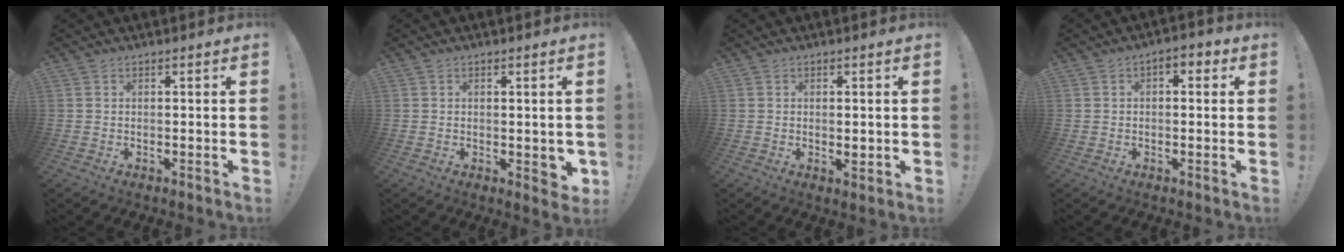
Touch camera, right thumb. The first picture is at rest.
{"total": 3.3, "force": [0.2, 2.3, 2.3], "torque": [-0.014, 0.001, 0.006]}
{"total": 1.5, "force": [0.2, 0.9, 1.2], "torque": [-0.005, -0.005, 0.001]}
{"total": 2.9, "force": [0.0, 1.9, 2.2], "torque": [-0.028, 0.005, -0.004]}